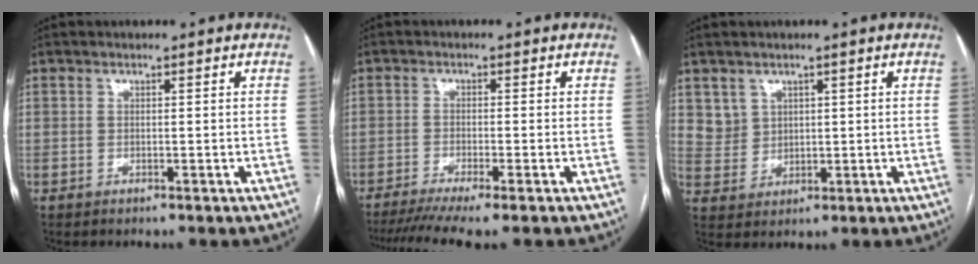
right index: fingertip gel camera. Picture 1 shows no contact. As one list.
[{"total": 7.8, "force": [-6.1, -0.3, 4.8], "torque": [-0.071, -0.013, -0.098]}, {"total": 4.0, "force": [2.1, 3.4, 0.2], "torque": [-0.001, 0.005, 0.047]}]